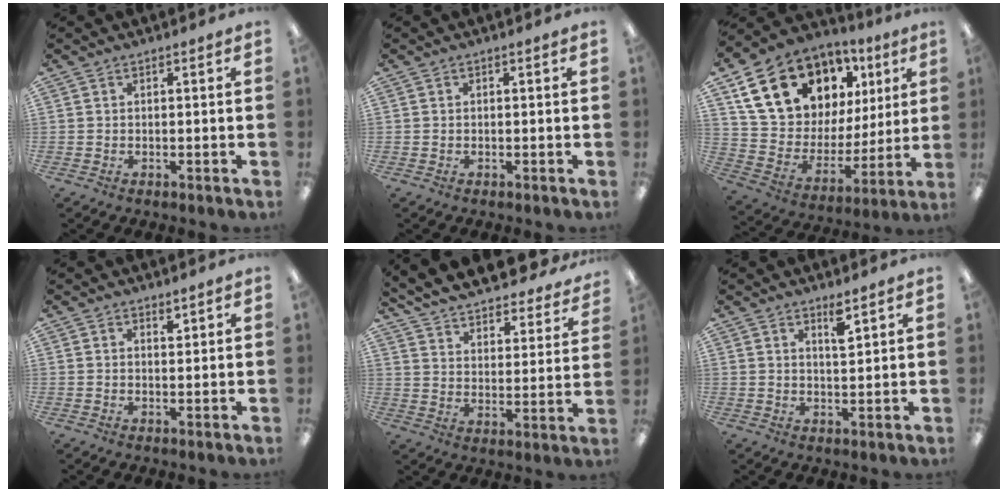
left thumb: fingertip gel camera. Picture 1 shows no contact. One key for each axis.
{"total": 0.0}
{"total": 20.4, "fx": 12.0, "fy": 13.3, "fz": 9.7, "tx": -0.183, "ty": -0.053, "tz": 0.233}
{"total": 1.6, "fx": 1.1, "fy": 0.7, "fz": 0.8, "tx": -0.002, "ty": -0.006, "tz": 0.017}
{"total": 8.8, "fx": 8.5, "fy": 1.2, "fz": 1.7, "tx": -0.039, "ty": -0.079, "tz": 0.145}
{"total": 3.8, "fx": 2.6, "fy": 0.9, "fz": 2.6, "tx": -0.044, "ty": -0.005, "tz": 0.041}